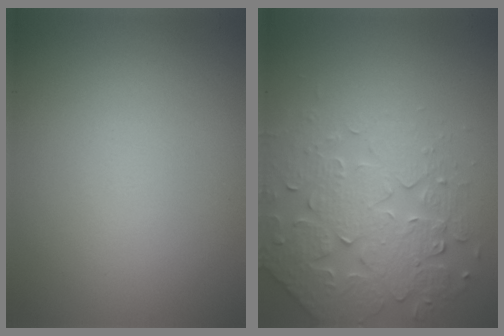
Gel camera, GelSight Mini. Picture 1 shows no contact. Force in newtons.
{"total": 4.7, "press": 4.6, "slide": 1.0}